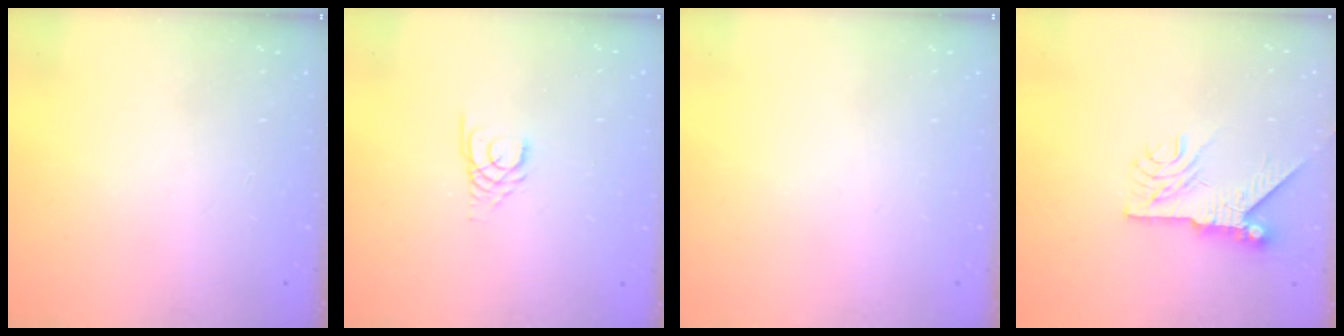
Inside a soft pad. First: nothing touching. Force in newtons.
{"total": 3.0, "press": 2.9, "slide": 0.3}
{"total": 0.0}
{"total": 9.1, "press": 9.1, "slide": 1.1}